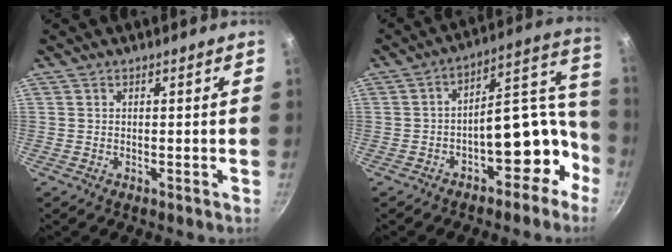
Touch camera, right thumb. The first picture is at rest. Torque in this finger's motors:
{"motor_torque": [1.47, 1.34, 1.29, -0.70, 0.04]}